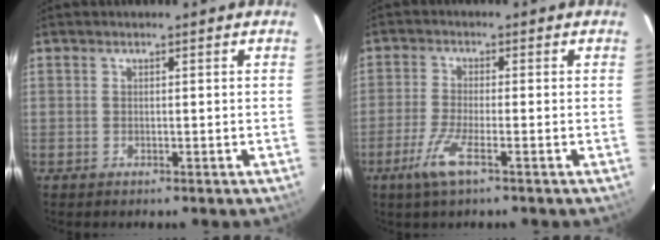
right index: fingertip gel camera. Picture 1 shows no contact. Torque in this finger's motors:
{"motor_torque": [0.23, -0.18, 0.12, 0.04]}